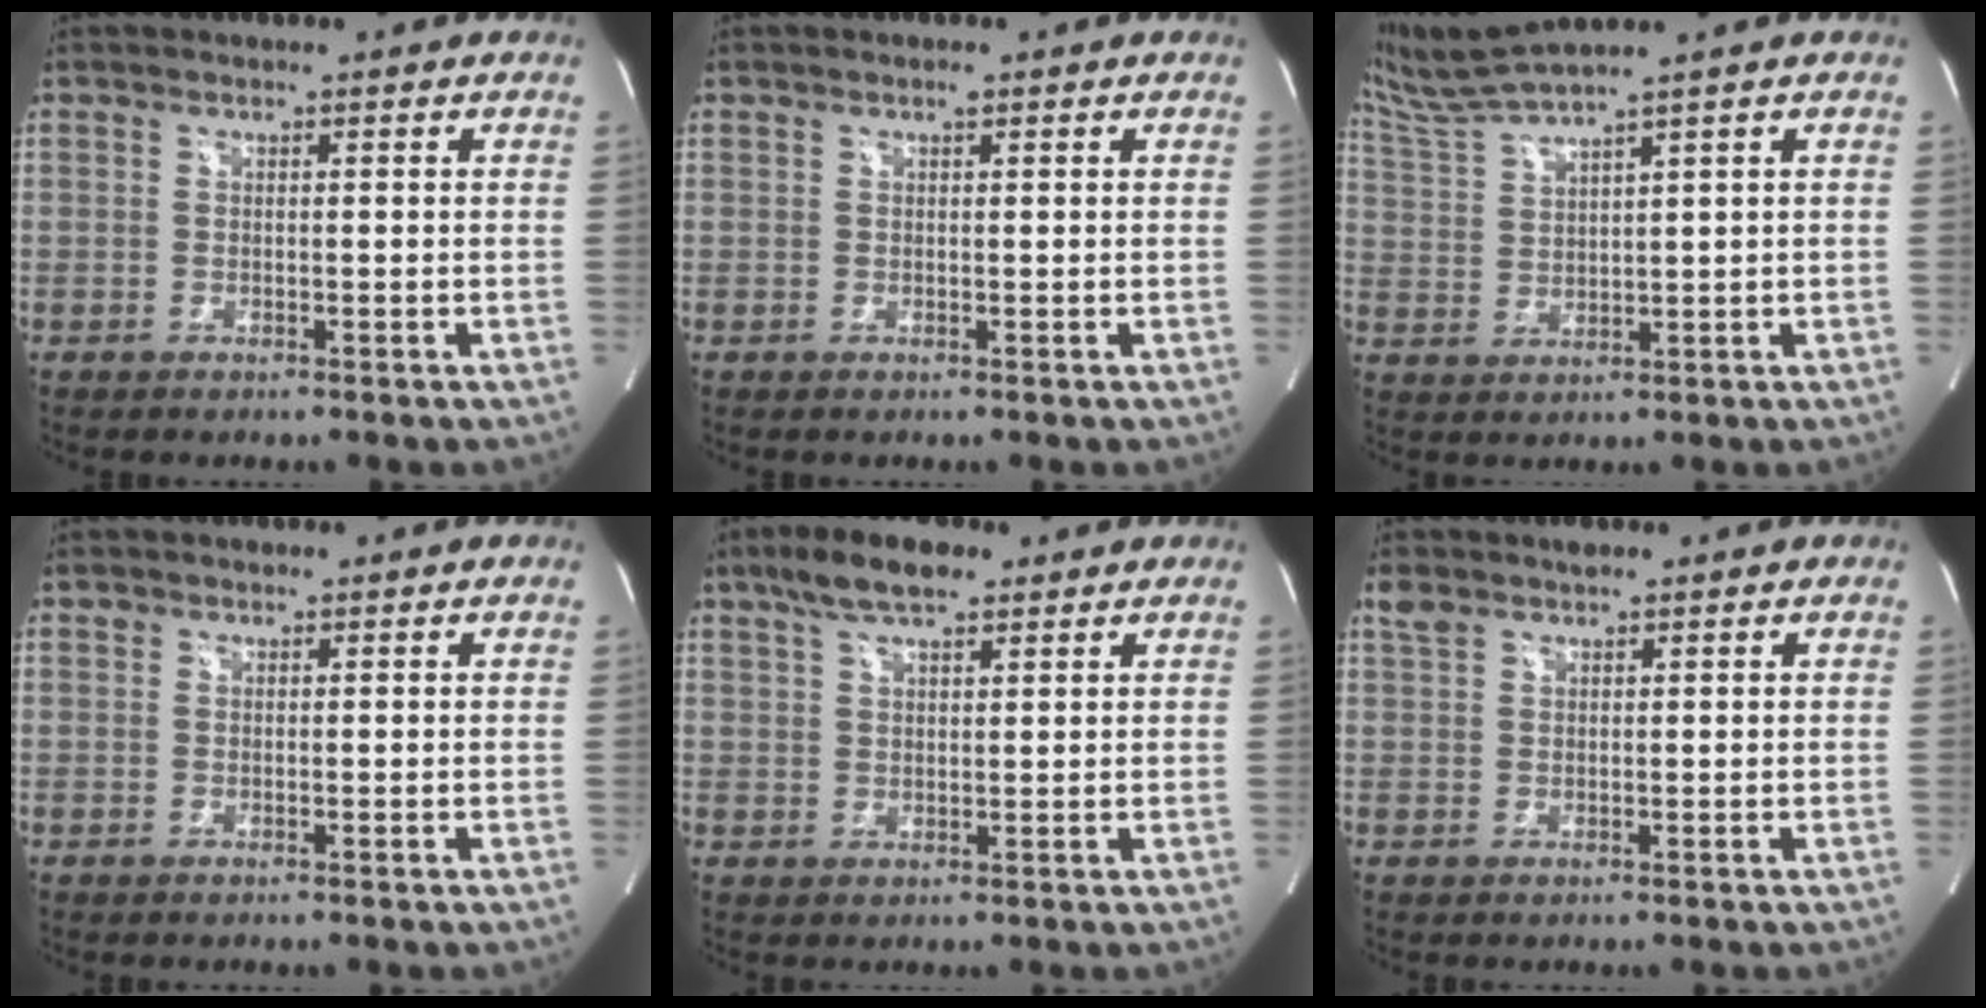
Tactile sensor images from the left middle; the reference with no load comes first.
{"total": 0.7, "force": [0.4, 0.1, 0.5], "torque": [-0.012, 0.002, 0.007]}
{"total": 6.3, "force": [5.6, -2.0, 1.9], "torque": [-0.059, -0.002, 0.125]}
{"total": 0.5, "force": [0.4, 0.4, 0.1], "torque": [-0.003, 0.004, 0.005]}
{"total": 7.4, "force": [5.1, 2.4, 4.8], "torque": [-0.096, 0.019, 0.091]}
{"total": 2.9, "force": [2.3, 1.0, 1.5], "torque": [-0.040, 0.019, 0.048]}